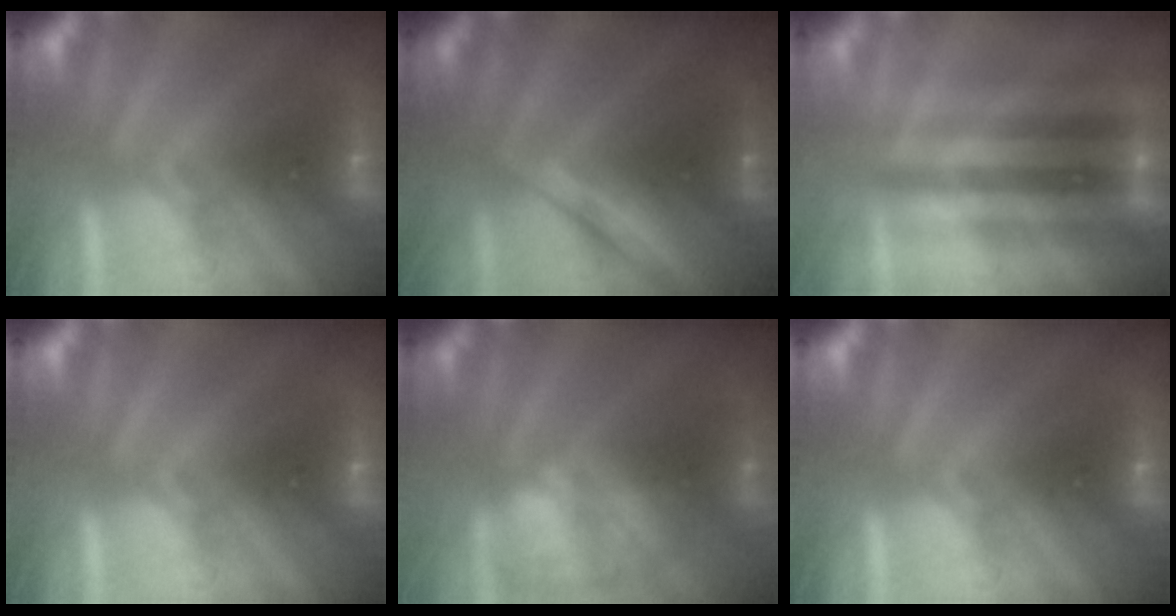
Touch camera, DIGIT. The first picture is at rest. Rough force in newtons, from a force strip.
{"total": 2.2}
{"total": 1.9}
{"total": 0.0}
{"total": 7.8}
{"total": 0.0}